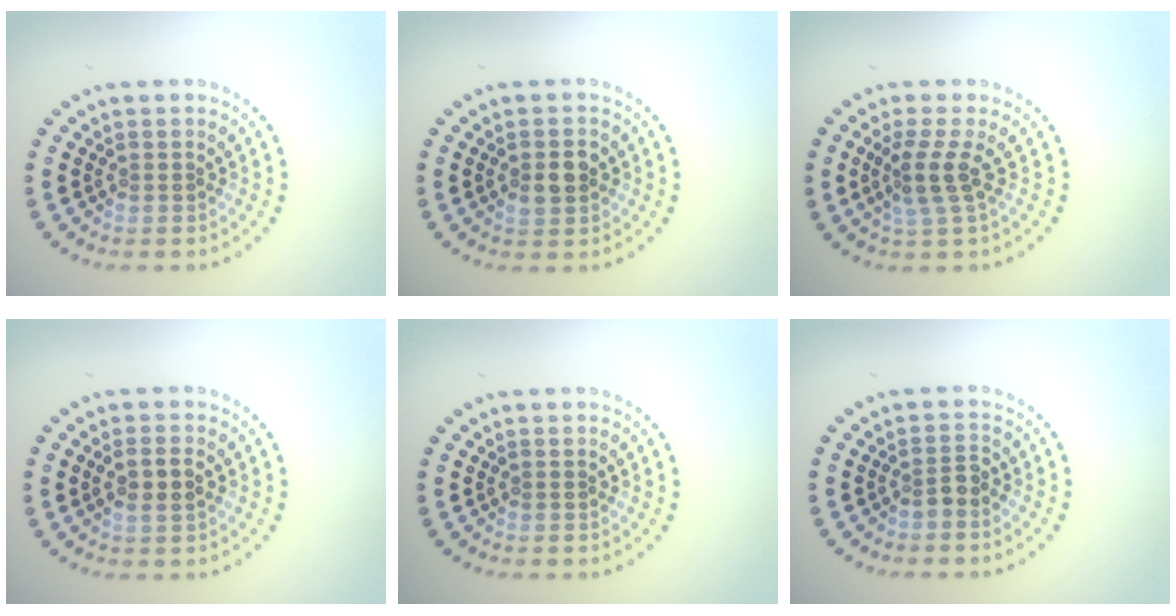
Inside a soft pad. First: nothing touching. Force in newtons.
{"total": 2.6, "press": 2.6, "slide": 0.1}
{"total": 2.7, "press": 1.9, "slide": 1.9}
{"total": 2.1, "press": 2.0, "slide": 0.5}
{"total": 0.0}
{"total": 1.3, "press": 1.0, "slide": 0.8}